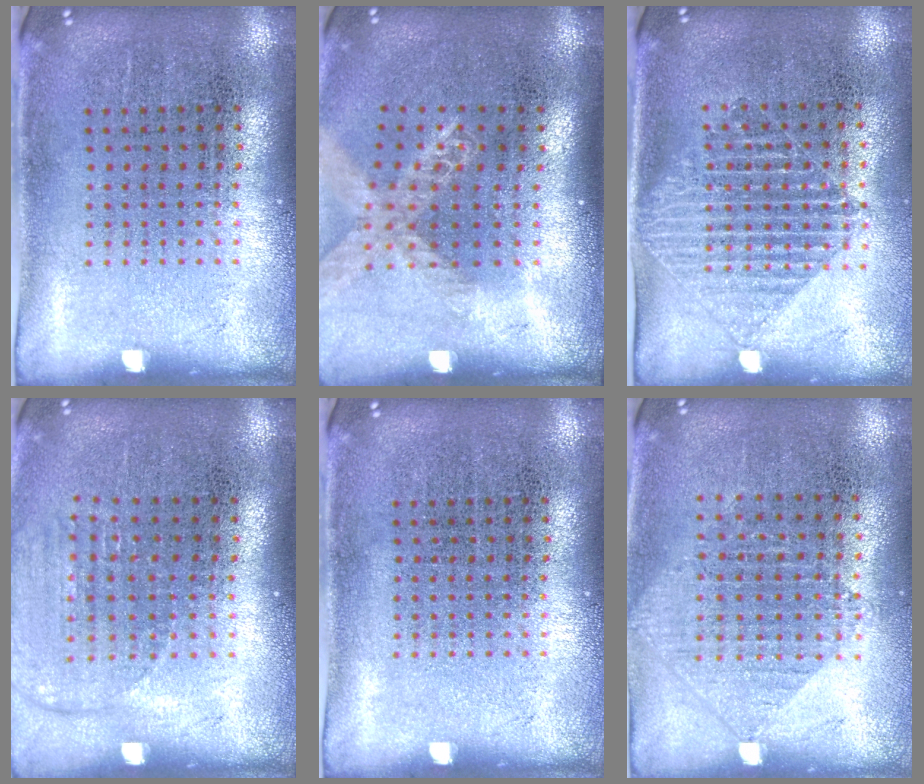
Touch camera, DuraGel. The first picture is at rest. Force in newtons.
{"total": 1.6, "press": 1.4, "slide": 0.8}
{"total": 1.4, "press": 1.2, "slide": 0.6}
{"total": 1.4, "press": 1.3, "slide": 0.6}
{"total": 0.0}
{"total": 0.9, "press": 0.9, "slide": 0.3}